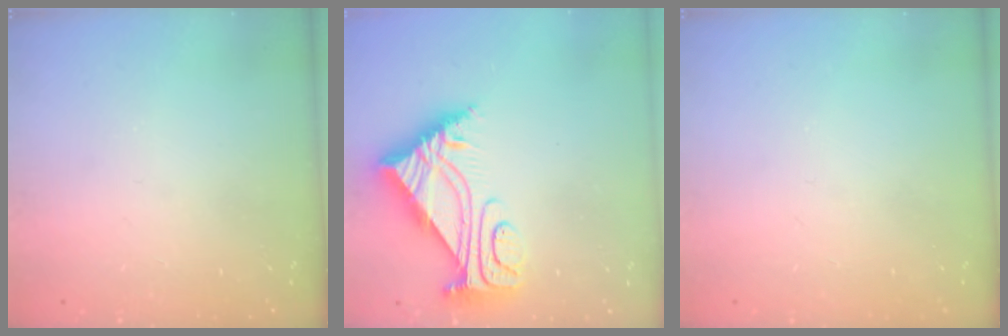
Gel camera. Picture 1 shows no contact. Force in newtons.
{"total": 8.4, "press": 8.3, "slide": 0.8}
{"total": 0.0}